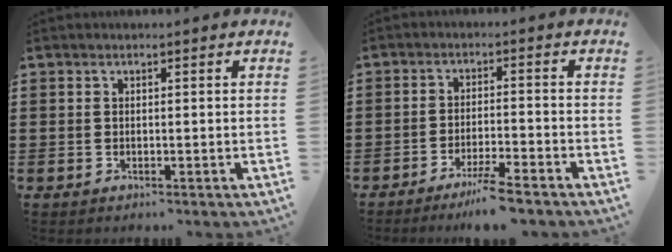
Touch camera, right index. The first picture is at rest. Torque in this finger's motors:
{"motor_torque": [0.41, -0.41, 0.42, 0.03]}